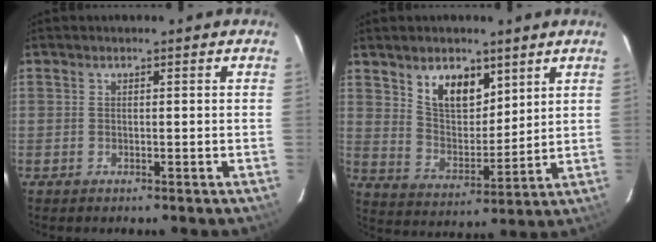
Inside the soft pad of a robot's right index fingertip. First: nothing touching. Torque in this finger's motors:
{"motor_torque": [0.24, 0.32, 0.08, 0.06]}